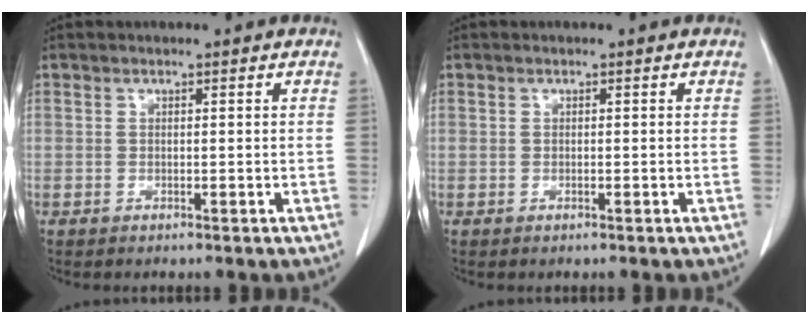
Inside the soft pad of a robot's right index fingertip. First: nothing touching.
{"total": 0.0}